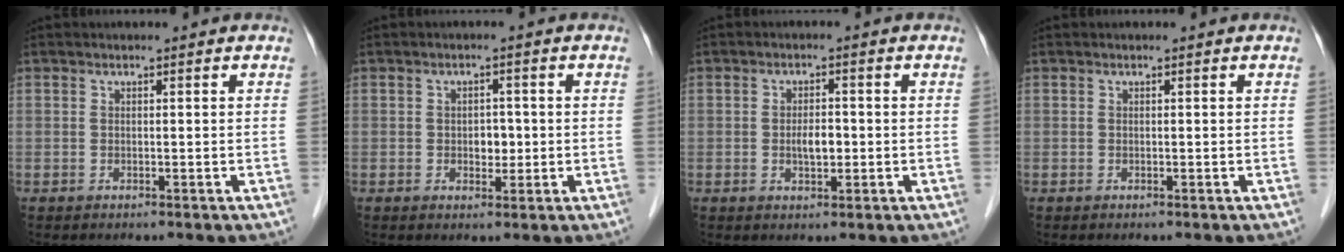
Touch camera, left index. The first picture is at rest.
{"total": 2.5, "force": [-0.2, 1.7, 1.8], "torque": [-0.023, 0.003, 0.000]}
{"total": 2.9, "force": [-0.4, 1.3, 2.6], "torque": [-0.047, 0.002, -0.004]}
{"total": 0.0}